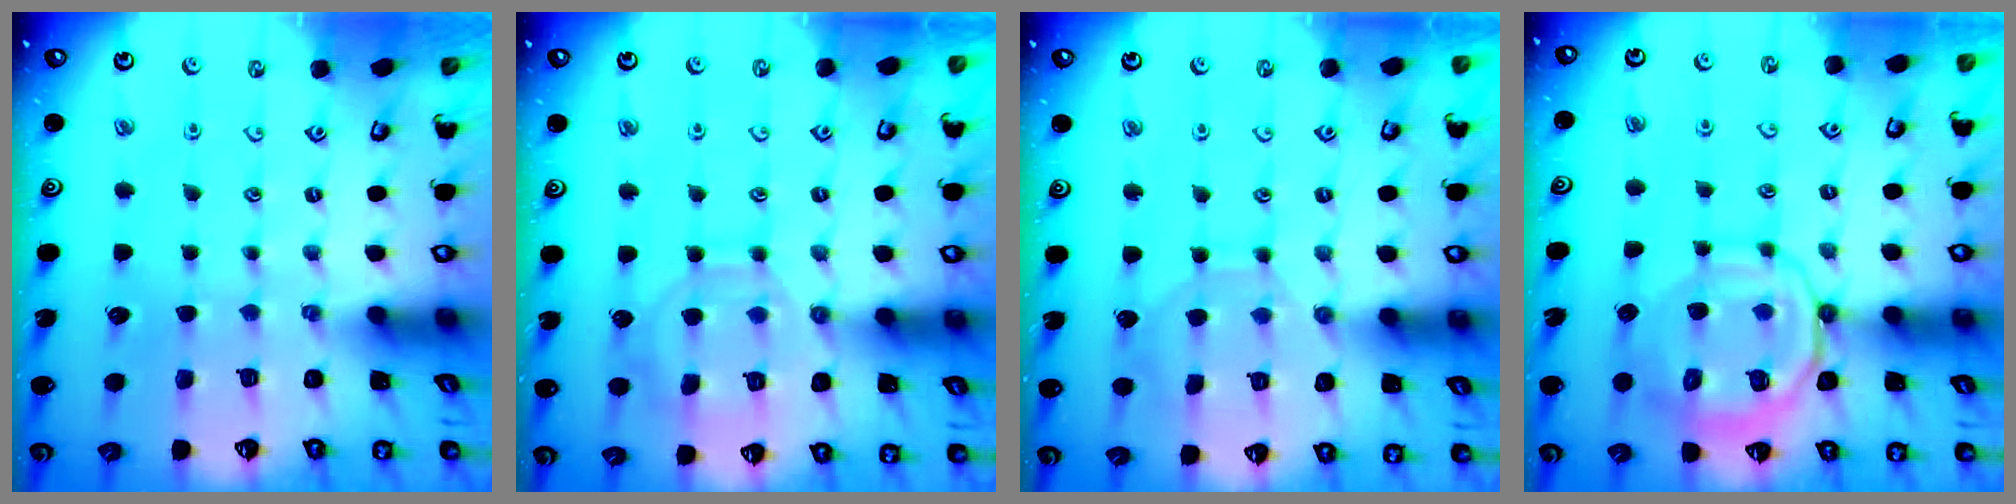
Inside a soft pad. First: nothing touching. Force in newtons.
{"total": 10.8, "press": 10.7, "slide": 1.0}
{"total": 6.8, "press": 6.8, "slide": 0.6}
{"total": 12.4, "press": 12.3, "slide": 1.8}